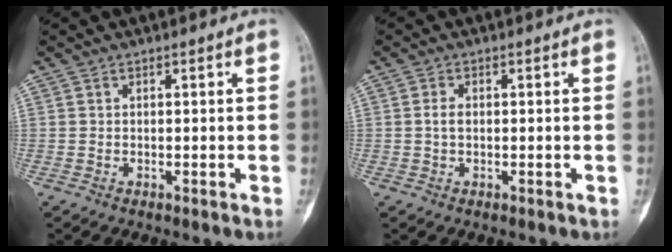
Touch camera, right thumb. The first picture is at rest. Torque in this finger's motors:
{"motor_torque": [0.42, 0.36, 0.15, -0.19, -0.01]}